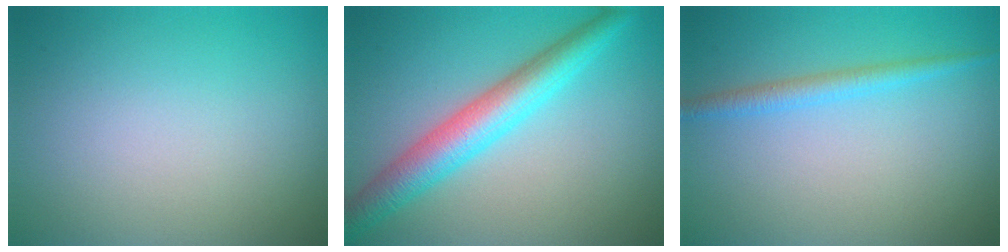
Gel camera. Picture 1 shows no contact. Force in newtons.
{"total": 5.5, "press": 5.5, "slide": 0.1}
{"total": 1.8, "press": 1.8, "slide": 0.1}